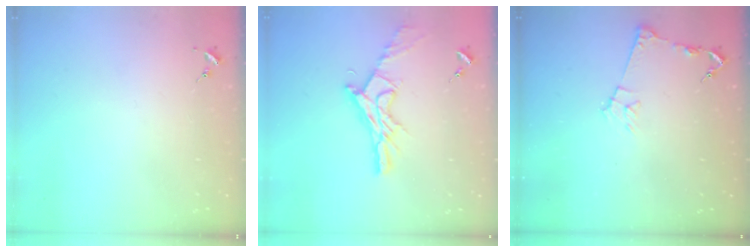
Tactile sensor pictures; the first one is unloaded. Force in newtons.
{"total": 13.9, "press": 13.8, "slide": 1.0}
{"total": 8.3, "press": 8.3, "slide": 0.8}